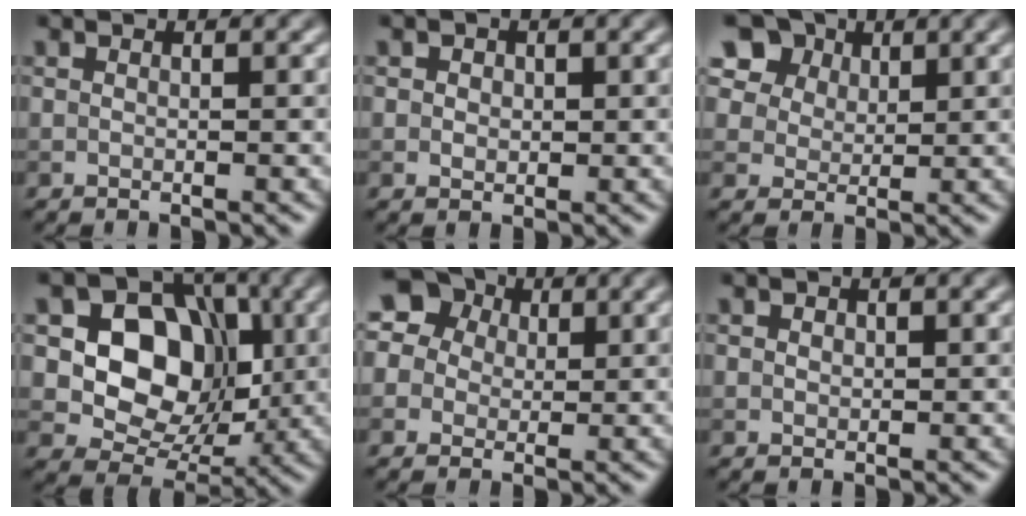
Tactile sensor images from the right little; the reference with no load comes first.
{"total": 1.6, "force": [0.6, 1.3, 0.7], "torque": [-0.009, 0.001, 0.006]}
{"total": 9.9, "force": [5.8, 7.0, 4.0], "torque": [-0.106, 0.016, 0.097]}
{"total": 9.0, "force": [0.9, 7.2, 5.3], "torque": [-0.084, -0.005, 0.009]}
{"total": 11.1, "force": [4.4, 9.2, 4.4], "torque": [-0.113, 0.043, 0.049]}
{"total": 0.7, "force": [0.3, 0.6, 0.2], "torque": [-0.002, -0.003, 0.003]}